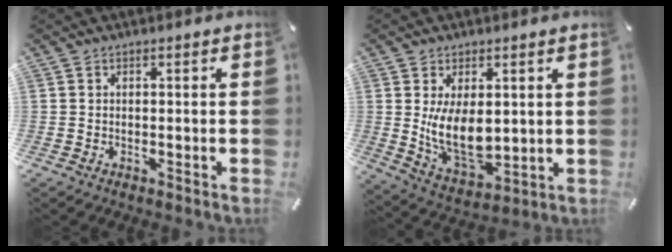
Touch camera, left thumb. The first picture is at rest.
{"total": 11.7, "force": [1.9, 7.3, 9.0], "torque": [-0.171, -0.023, 0.035]}